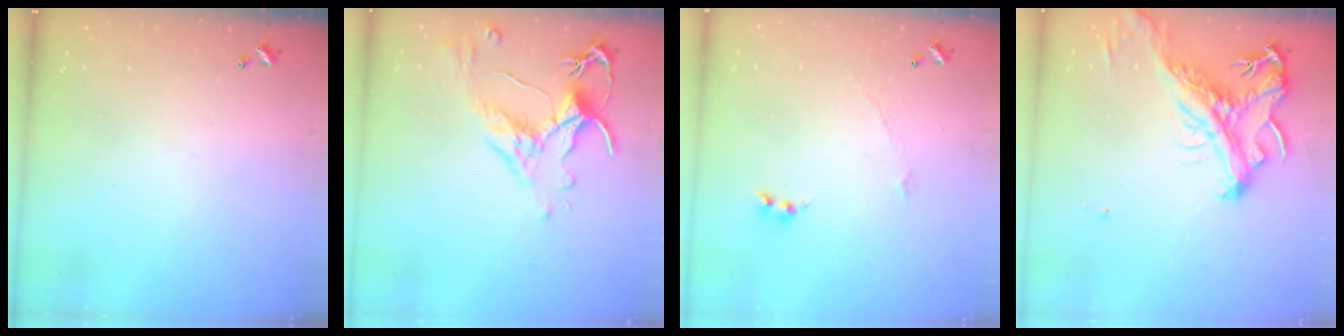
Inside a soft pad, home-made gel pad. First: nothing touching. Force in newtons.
{"total": 2.5, "press": 2.2, "slide": 1.3}
{"total": 1.9, "press": 1.8, "slide": 0.4}
{"total": 2.6, "press": 2.2, "slide": 1.4}